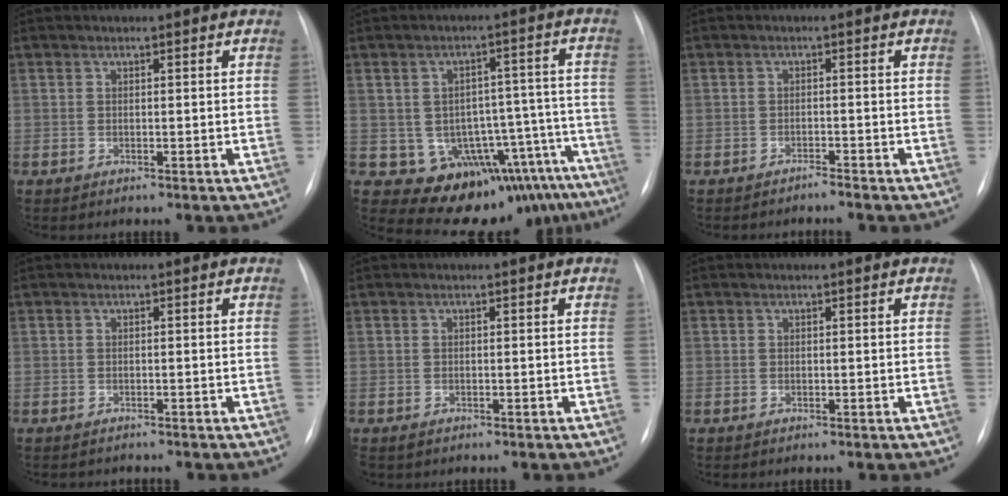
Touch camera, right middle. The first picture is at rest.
{"total": 14.5, "force": [-9.5, 8.8, 6.5], "torque": [-0.053, 0.055, -0.112]}
{"total": 1.1, "force": [-1.1, -0.1, 0.0], "torque": [-0.004, -0.005, -0.016]}
{"total": 1.3, "force": [-1.2, 0.4, 0.0], "torque": [0.000, -0.002, -0.017]}
{"total": 0.6, "force": [-0.4, 0.4, 0.2], "torque": [-0.007, 0.001, -0.005]}
{"total": 0.0}